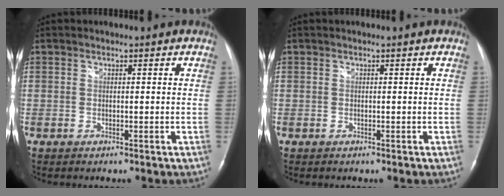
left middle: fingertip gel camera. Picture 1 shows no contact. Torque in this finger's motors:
{"motor_torque": [0.03, -0.18, -0.08, -0.01]}